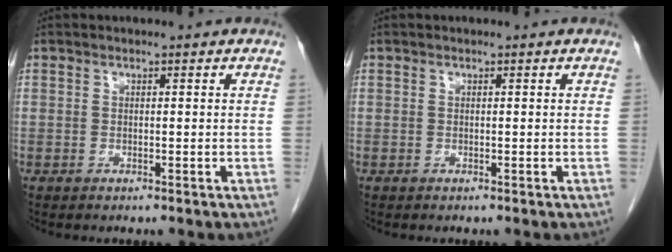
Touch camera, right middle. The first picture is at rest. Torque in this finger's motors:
{"motor_torque": [-0.18, -0.03, -0.03, -0.01]}